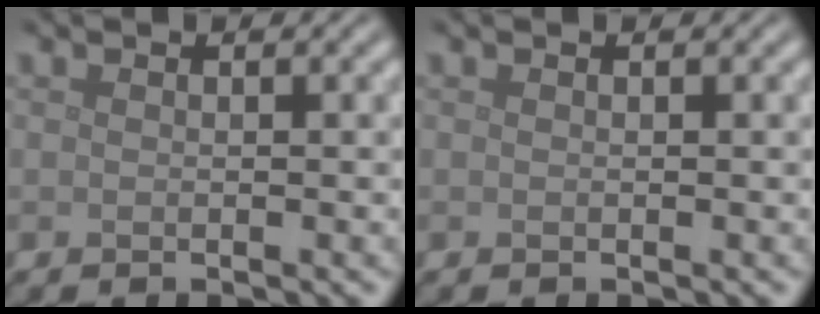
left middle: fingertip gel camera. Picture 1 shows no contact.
{"total": 0.0}